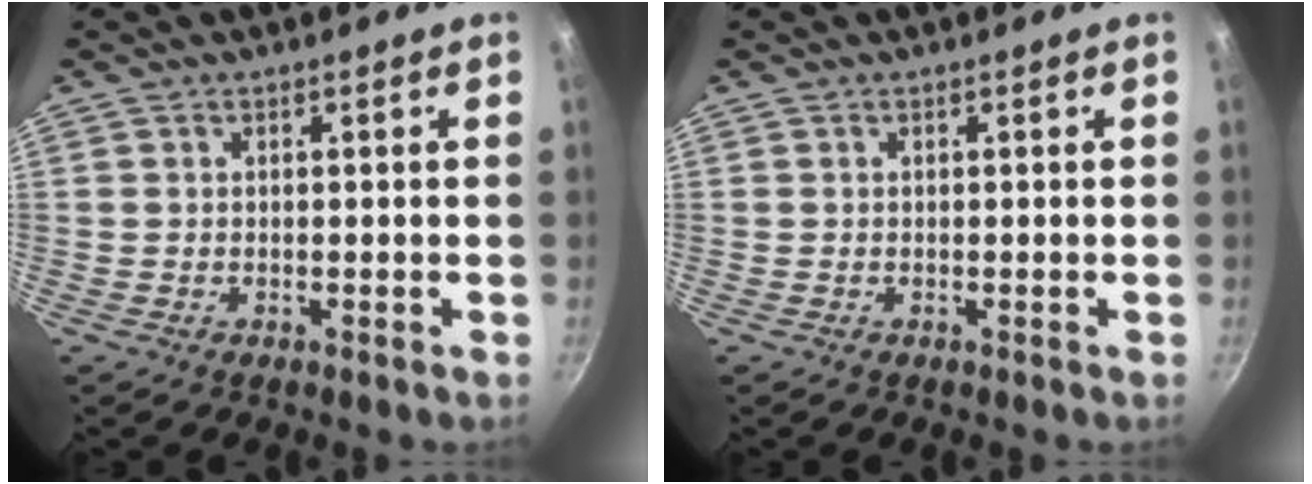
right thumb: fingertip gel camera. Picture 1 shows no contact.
{"total": 0.0}